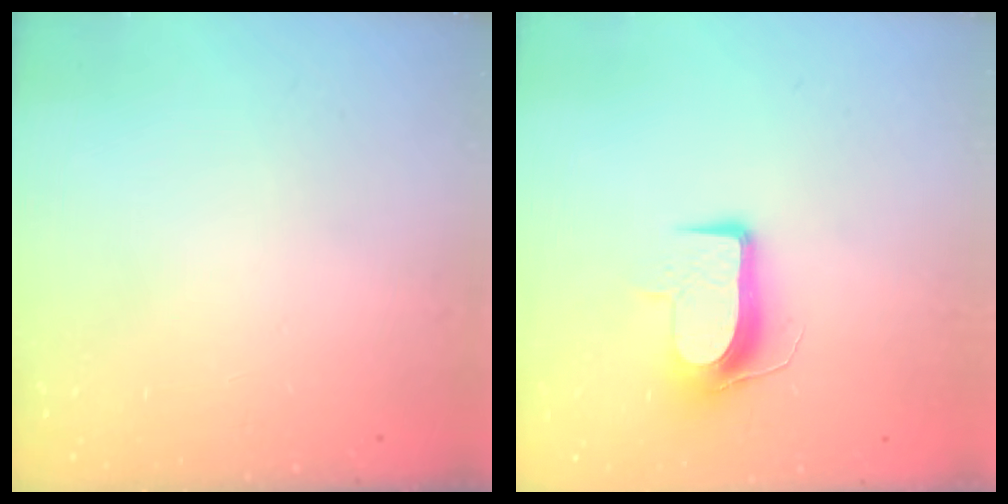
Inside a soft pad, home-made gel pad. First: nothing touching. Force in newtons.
{"total": 9.8, "press": 9.8, "slide": 0.3}